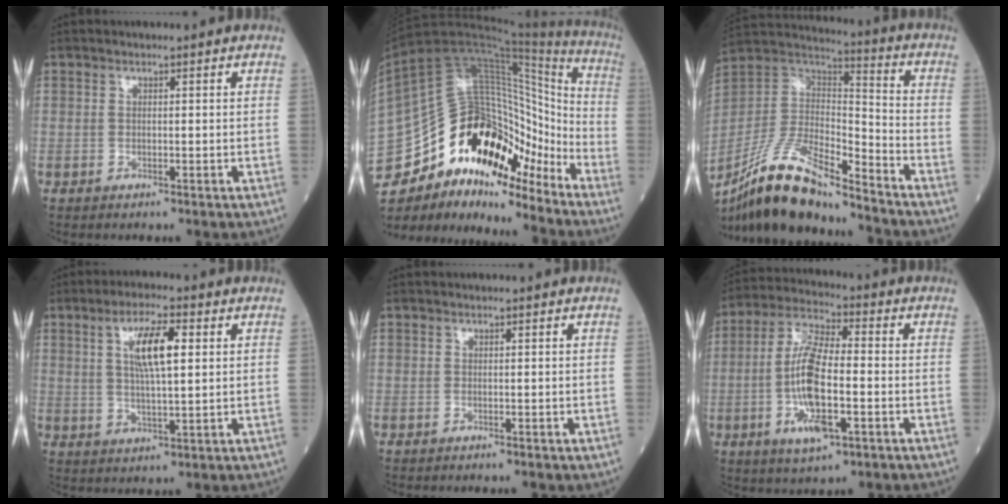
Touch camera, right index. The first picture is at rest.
{"total": 24.7, "force": [-16.3, 10.3, 15.4], "torque": [-0.296, 0.053, -0.268]}
{"total": 18.1, "force": [-14.9, 3.2, 9.7], "torque": [-0.197, 0.005, -0.278]}
{"total": 7.8, "force": [2.2, 1.4, 7.4], "torque": [-0.135, 0.008, 0.042]}
{"total": 0.0}
{"total": 12.3, "force": [-2.8, 3.4, 11.5], "torque": [-0.235, -0.003, -0.051]}